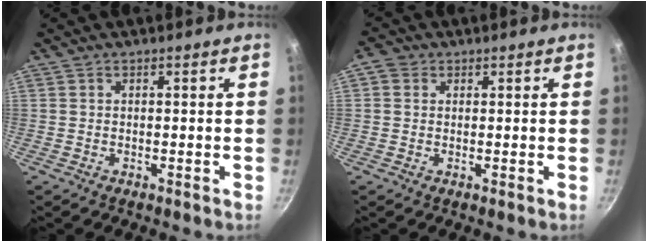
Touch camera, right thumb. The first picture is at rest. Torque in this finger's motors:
{"motor_torque": [-0.74, 0.35, 0.04, -0.42, -0.04]}